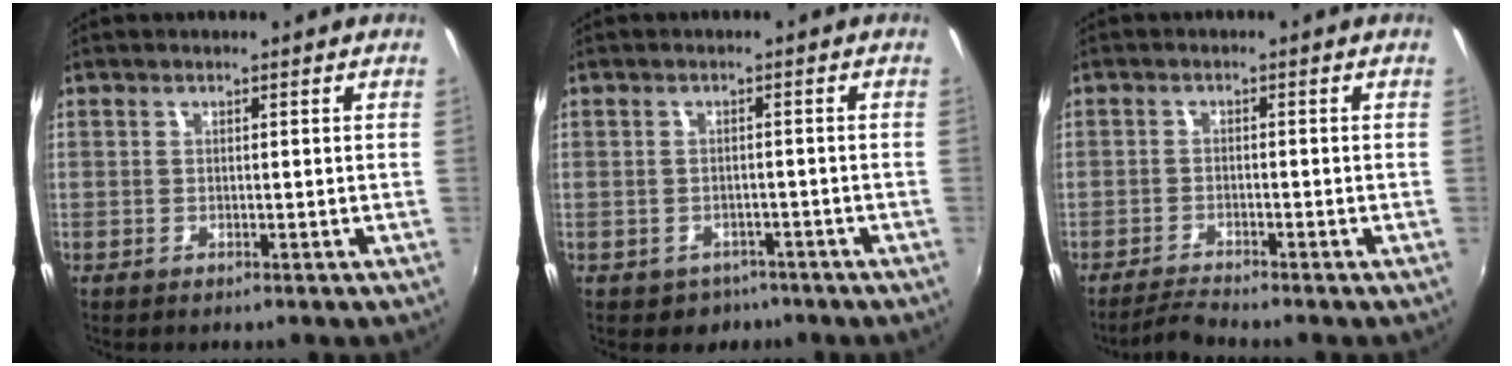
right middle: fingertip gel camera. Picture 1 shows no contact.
{"total": 4.1, "force": [-2.6, 3.1, 0.5], "torque": [-0.023, -0.004, -0.033]}
{"total": 3.0, "force": [-2.9, -0.4, 0.7], "torque": [-0.029, -0.005, -0.060]}